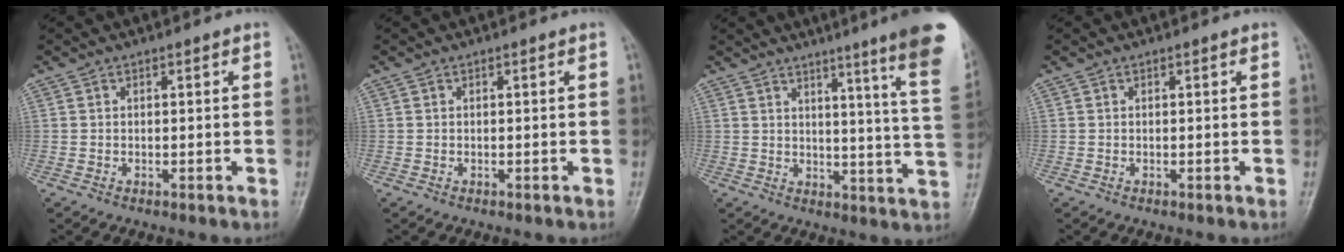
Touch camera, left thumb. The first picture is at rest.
{"total": 0.0}
{"total": 17.7, "force": [11.7, -0.1, 13.4], "torque": [-0.156, -0.078, 0.130]}
{"total": 0.0}